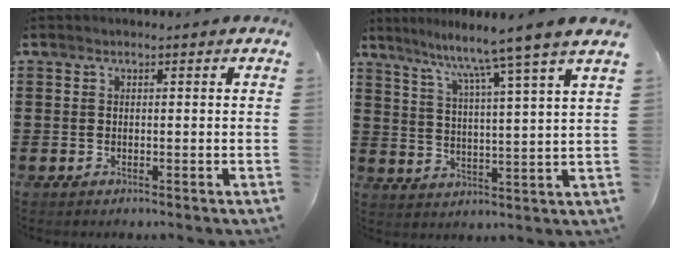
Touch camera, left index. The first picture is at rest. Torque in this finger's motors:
{"motor_torque": [1.18, -0.96, 0.65, 0.21]}